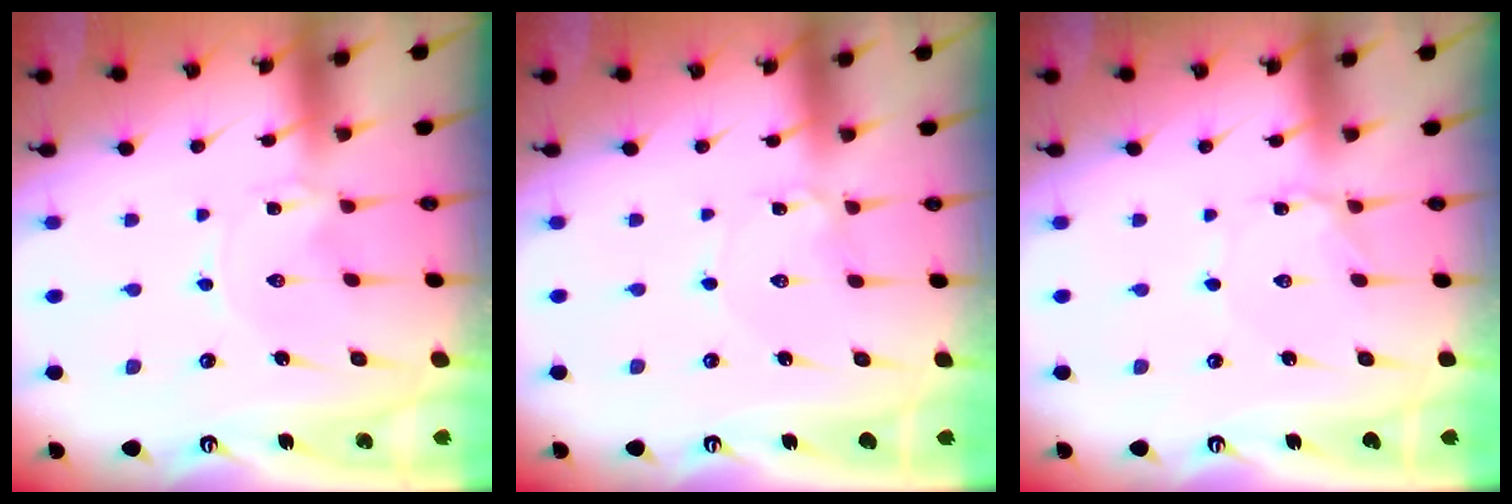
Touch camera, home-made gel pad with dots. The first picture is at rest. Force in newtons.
{"total": 1.6, "press": 1.6, "slide": 0.2}
{"total": 2.3, "press": 2.3, "slide": 0.3}